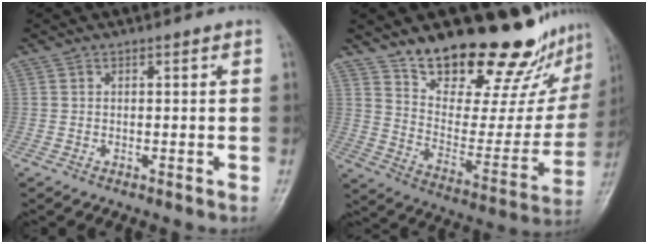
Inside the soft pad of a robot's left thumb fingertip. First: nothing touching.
{"total": 26.3, "force": [20.2, 9.4, 13.9], "torque": [-0.163, -0.111, 0.296]}